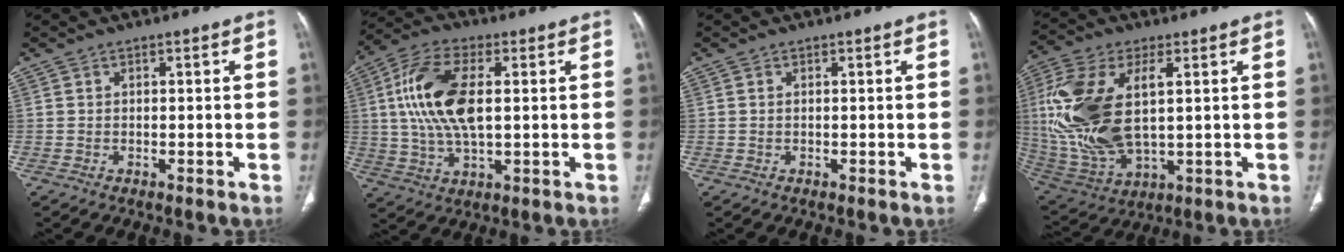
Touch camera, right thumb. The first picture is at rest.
{"total": 14.9, "force": [2.2, 6.9, 13.0], "torque": [-0.274, 0.007, 0.042]}
{"total": 0.0}
{"total": 20.5, "force": [2.8, 10.3, 17.5], "torque": [-0.391, -0.011, 0.061]}